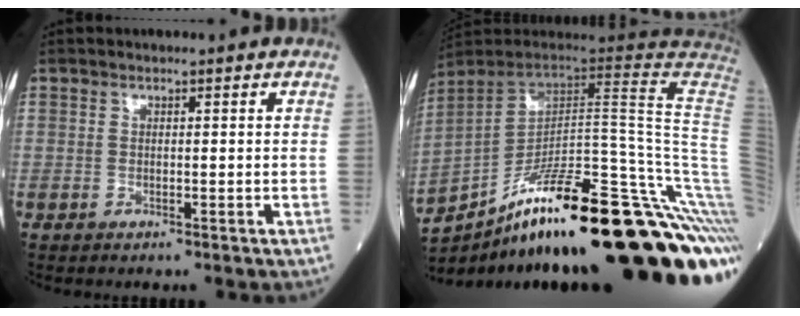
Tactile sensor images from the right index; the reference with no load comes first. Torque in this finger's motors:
{"motor_torque": [1.06, -1.08, 1.05, 0.21]}